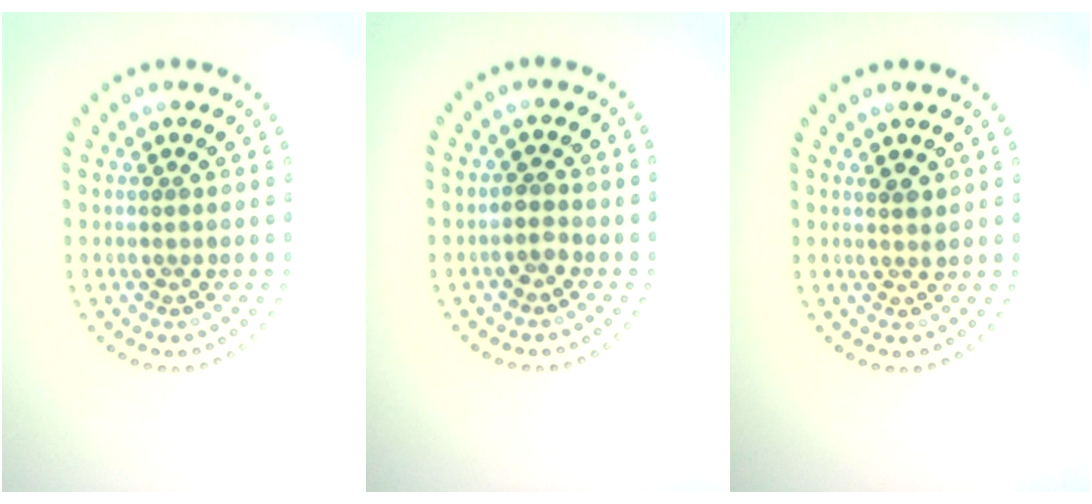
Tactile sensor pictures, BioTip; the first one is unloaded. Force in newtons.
{"total": 1.3, "press": 1.1, "slide": 0.7}
{"total": 1.2, "press": 1.0, "slide": 0.7}